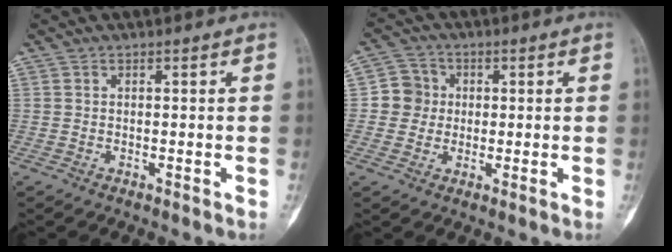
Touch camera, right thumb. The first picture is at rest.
{"total": 5.5, "force": [0.2, 5.4, 1.3], "torque": [0.010, 0.009, -0.006]}